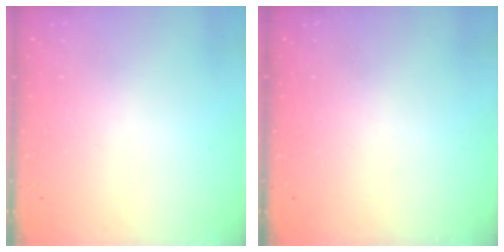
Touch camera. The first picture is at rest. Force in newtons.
{"total": 0.0}